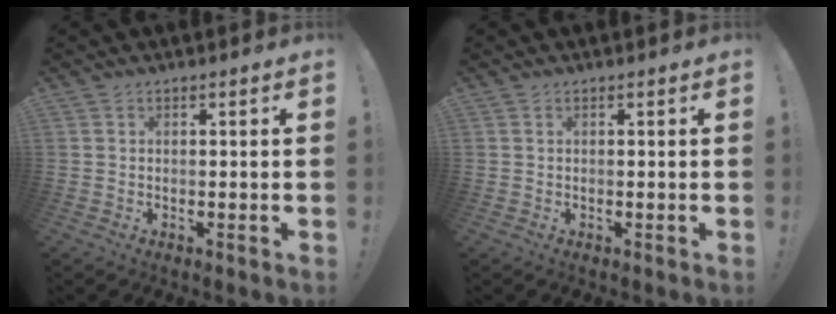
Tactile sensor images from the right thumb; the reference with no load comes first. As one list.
[{"total": 0.0}]